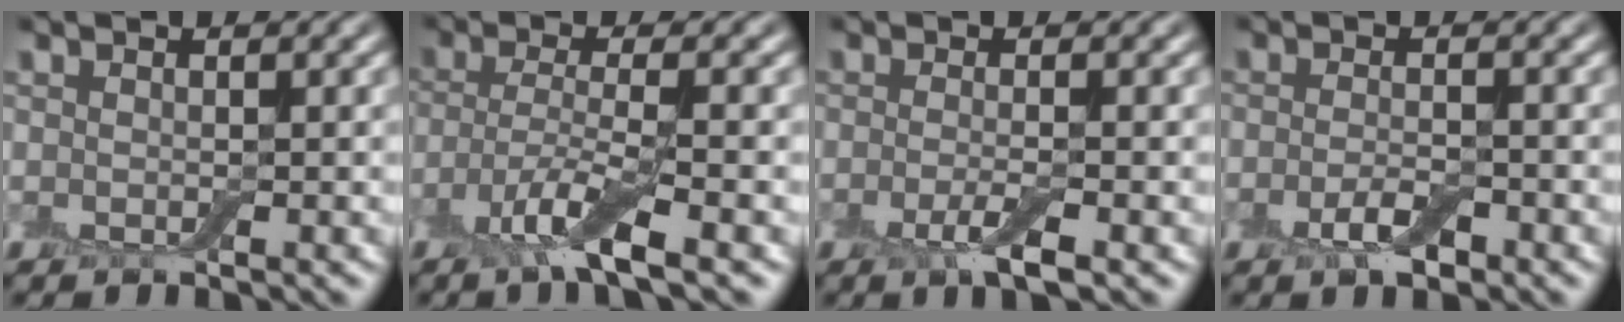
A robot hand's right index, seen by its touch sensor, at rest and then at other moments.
{"total": 4.2, "force": [-2.3, 0.6, 3.5], "torque": [-0.072, -0.007, -0.052]}
{"total": 2.5, "force": [-1.0, 0.6, 2.2], "torque": [-0.040, -0.004, -0.023]}
{"total": 2.3, "force": [-1.2, 0.9, 1.8], "torque": [-0.038, -0.002, -0.026]}